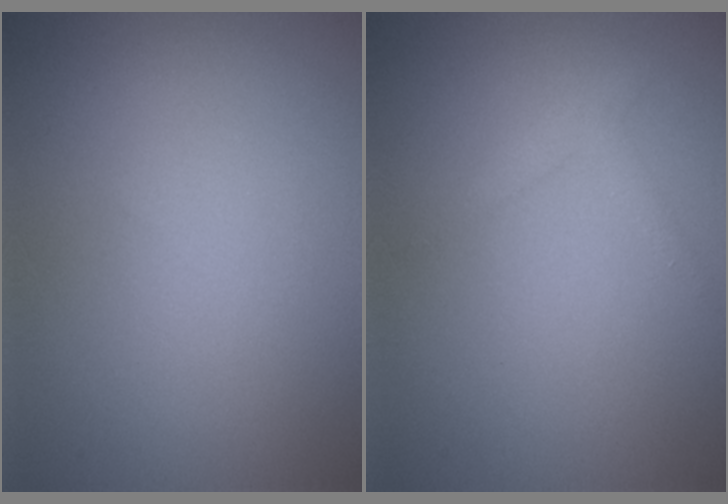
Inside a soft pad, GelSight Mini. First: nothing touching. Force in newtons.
{"total": 1.3, "press": 1.3, "slide": 0.1}